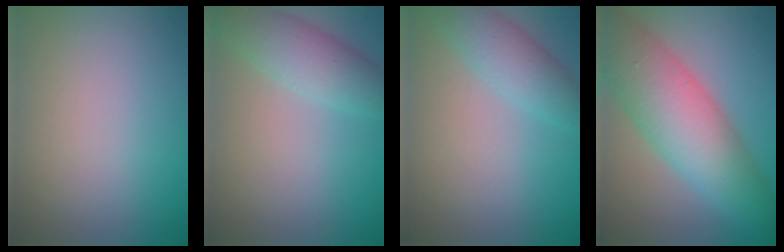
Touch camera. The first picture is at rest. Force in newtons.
{"total": 4.0, "press": 4.0, "slide": 0.2}
{"total": 3.3, "press": 3.3, "slide": 0.1}
{"total": 8.5, "press": 8.5, "slide": 0.1}